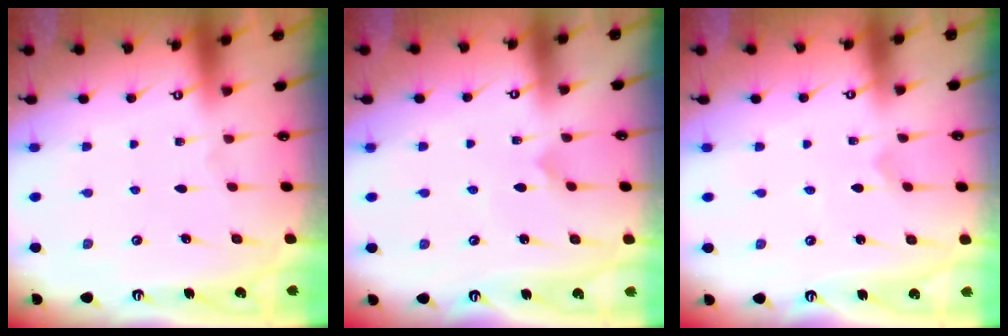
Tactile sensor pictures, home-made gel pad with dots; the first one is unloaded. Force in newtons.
{"total": 3.5, "press": 3.5, "slide": 0.3}
{"total": 0.0}